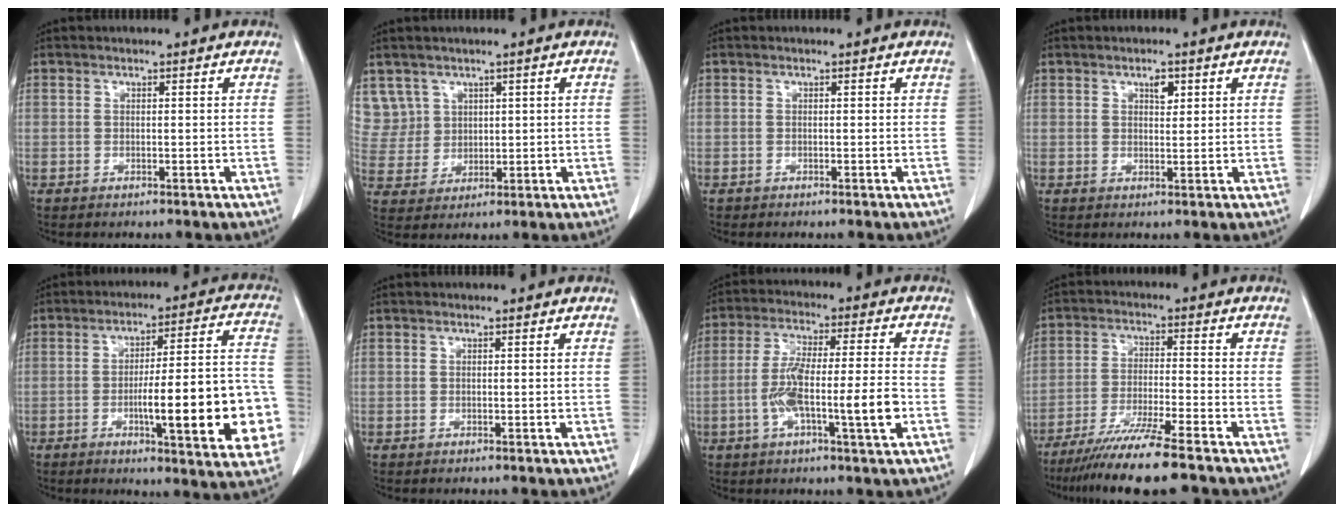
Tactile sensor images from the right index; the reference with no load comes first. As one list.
[{"total": 6.5, "force": [3.5, 5.5, -0.3], "torque": [0.009, 0.012, 0.082]}, {"total": 0.0}, {"total": 2.1, "force": [1.1, 0.9, 1.5], "torque": [-0.024, -0.002, 0.018]}, {"total": 19.2, "force": [-4.8, 3.0, 18.3], "torque": [-0.188, 0.024, -0.055]}, {"total": 0.0}, {"total": 11.1, "force": [-2.9, 0.8, 10.7], "torque": [-0.196, 0.004, -0.053]}, {"total": 11.5, "force": [-9.1, -0.6, 7.0], "torque": [-0.115, -0.036, -0.153]}]